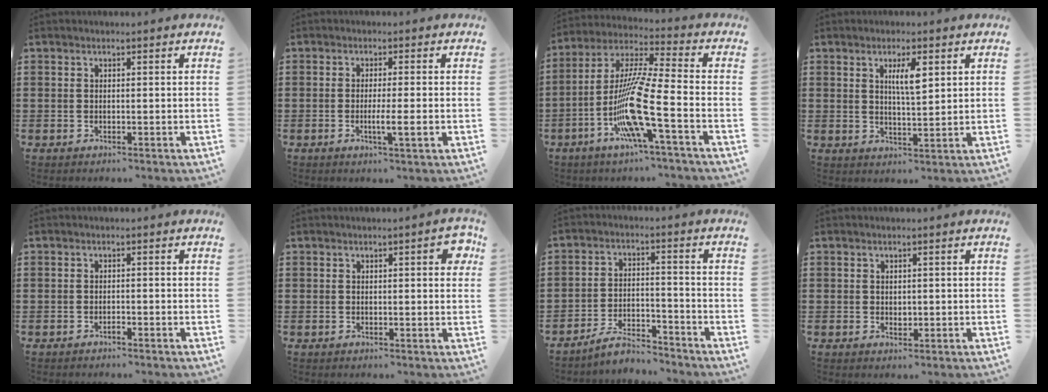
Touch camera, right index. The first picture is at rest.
{"total": 3.8, "force": [-1.1, -0.1, 3.6], "torque": [-0.060, -0.010, -0.020]}
{"total": 13.8, "force": [-5.6, 0.9, 12.6], "torque": [-0.270, -0.023, -0.117]}
{"total": 4.2, "force": [1.7, 1.0, 3.7], "torque": [-0.069, 0.003, 0.025]}
{"total": 0.7, "force": [-0.7, 0.0, 0.3], "torque": [-0.007, 0.000, -0.014]}
{"total": 3.2, "force": [0.9, 0.8, 3.0], "torque": [-0.042, 0.000, 0.010]}
{"total": 7.9, "force": [-7.1, 1.3, 3.2], "torque": [-0.062, 0.013, -0.136]}
{"total": 0.9, "force": [0.2, 0.7, 0.5], "torque": [-0.011, 0.003, 0.003]}